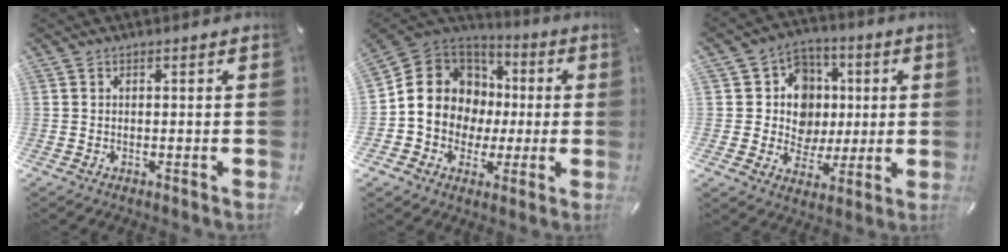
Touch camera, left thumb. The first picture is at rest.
{"total": 14.2, "force": [-0.3, 13.3, 5.0], "torque": [-0.104, -0.004, 0.002]}
{"total": 12.9, "force": [0.9, 12.3, 3.9], "torque": [-0.049, -0.002, 0.027]}